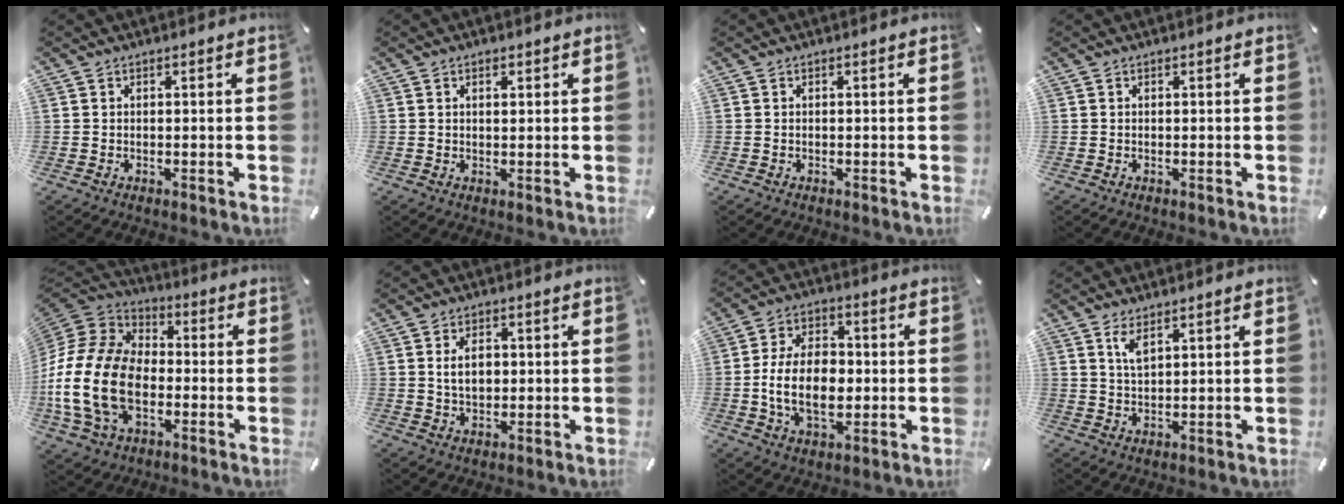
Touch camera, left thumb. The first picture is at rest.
{"total": 1.5, "force": [0.6, 0.9, 1.0], "torque": [-0.015, 0.000, 0.008]}
{"total": 0.0}
{"total": 0.0}
{"total": 21.1, "force": [-6.0, 14.5, 14.1], "torque": [-0.307, 0.029, -0.102]}
{"total": 5.1, "force": [0.5, 3.4, 3.7], "torque": [-0.067, -0.002, 0.003]}
{"total": 13.5, "force": [-1.6, 8.9, 10.1], "torque": [-0.195, 0.005, -0.026]}
{"total": 3.6, "force": [2.3, 1.2, 2.5], "torque": [-0.055, 0.000, 0.041]}